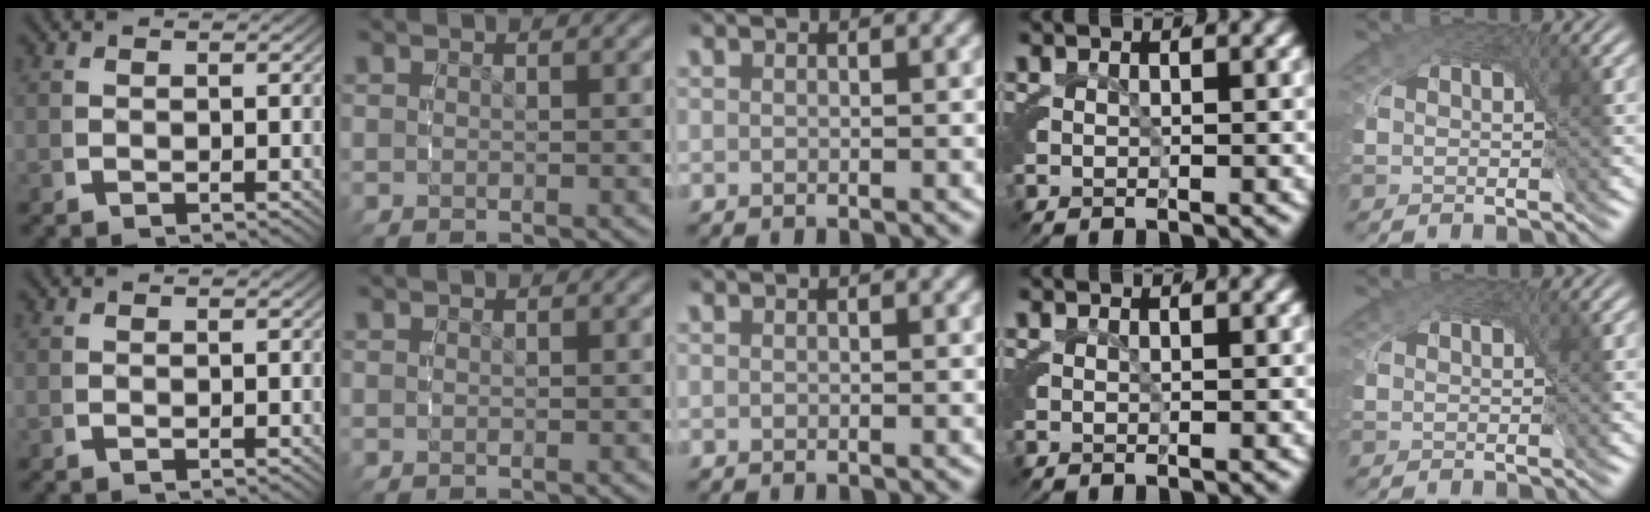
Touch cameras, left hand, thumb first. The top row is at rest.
{}